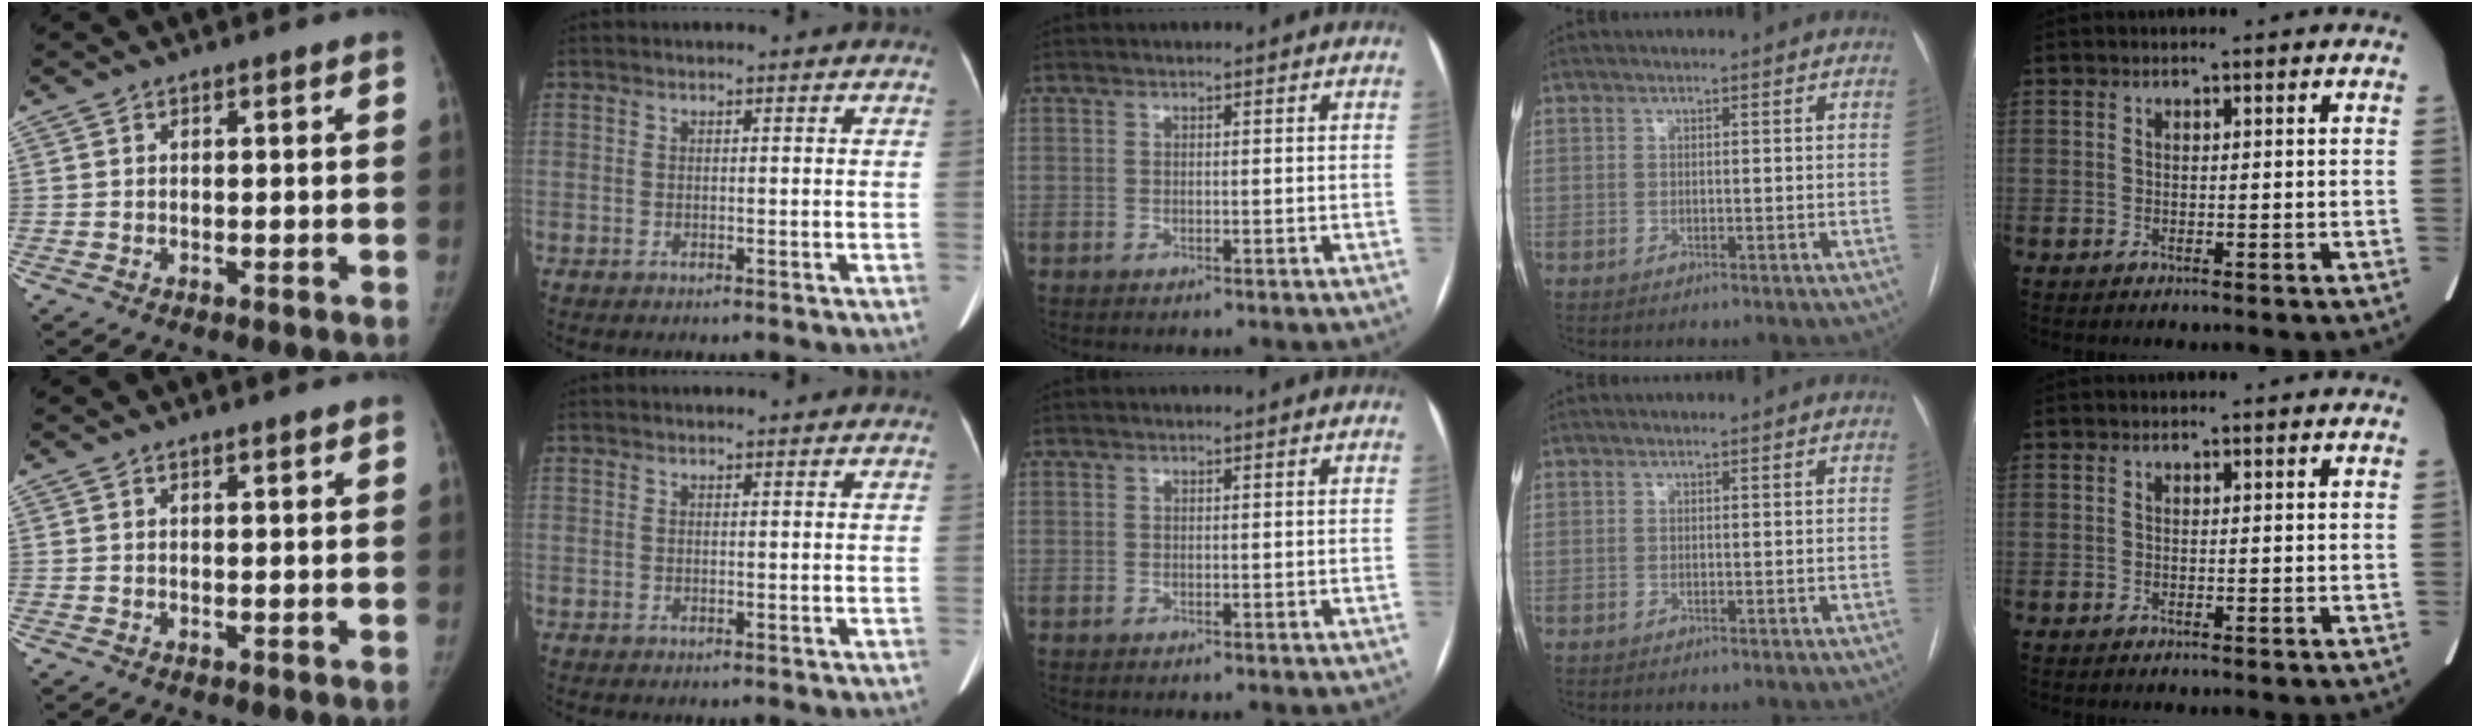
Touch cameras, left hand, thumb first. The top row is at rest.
{"thumb": {"total": 1.0, "force": [0.8, 0.1, 0.6], "torque": [-0.007, -0.004, 0.013]}, "index": {"total": 0.7, "force": [0.7, 0.1, 0.1], "torque": [-0.009, 0.005, 0.009]}}